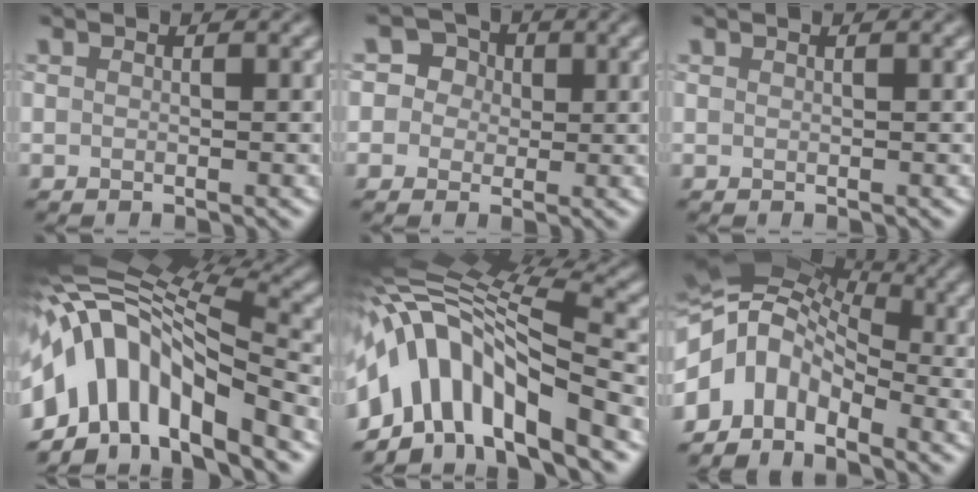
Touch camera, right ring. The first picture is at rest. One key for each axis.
{"total": 3.7, "fx": 0.8, "fy": 3.5, "fz": 1.1, "tx": 0.007, "ty": 0.015, "tz": -0.007}
{"total": 0.0}
{"total": 12.6, "fx": -4.1, "fy": 5.8, "fz": 10.4, "tx": -0.184, "ty": 0.022, "tz": -0.076}
{"total": 12.6, "fx": -4.2, "fy": 5.1, "fz": 10.7, "tx": -0.185, "ty": 0.023, "tz": -0.075}
{"total": 8.2, "fx": -2.7, "fy": 5.5, "fz": 5.4, "tx": -0.083, "ty": 0.015, "tz": -0.076}